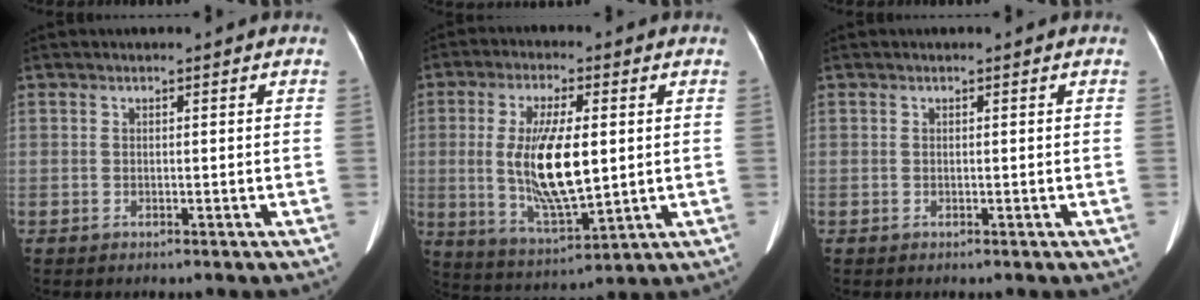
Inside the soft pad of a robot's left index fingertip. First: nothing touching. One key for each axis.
{"total": 12.8, "fx": 0.6, "fy": 3.6, "fz": 12.3, "tx": -0.250, "ty": -0.008, "tz": 0.019}
{"total": 0.0}